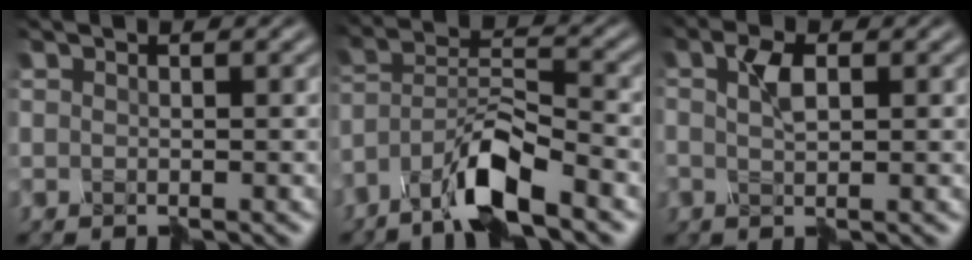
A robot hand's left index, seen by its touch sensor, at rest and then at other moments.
{"total": 6.4, "force": [-5.6, 0.5, 3.0], "torque": [-0.068, 0.010, -0.107]}
{"total": 0.8, "force": [0.1, -0.5, 0.5], "torque": [-0.027, 0.007, 0.003]}